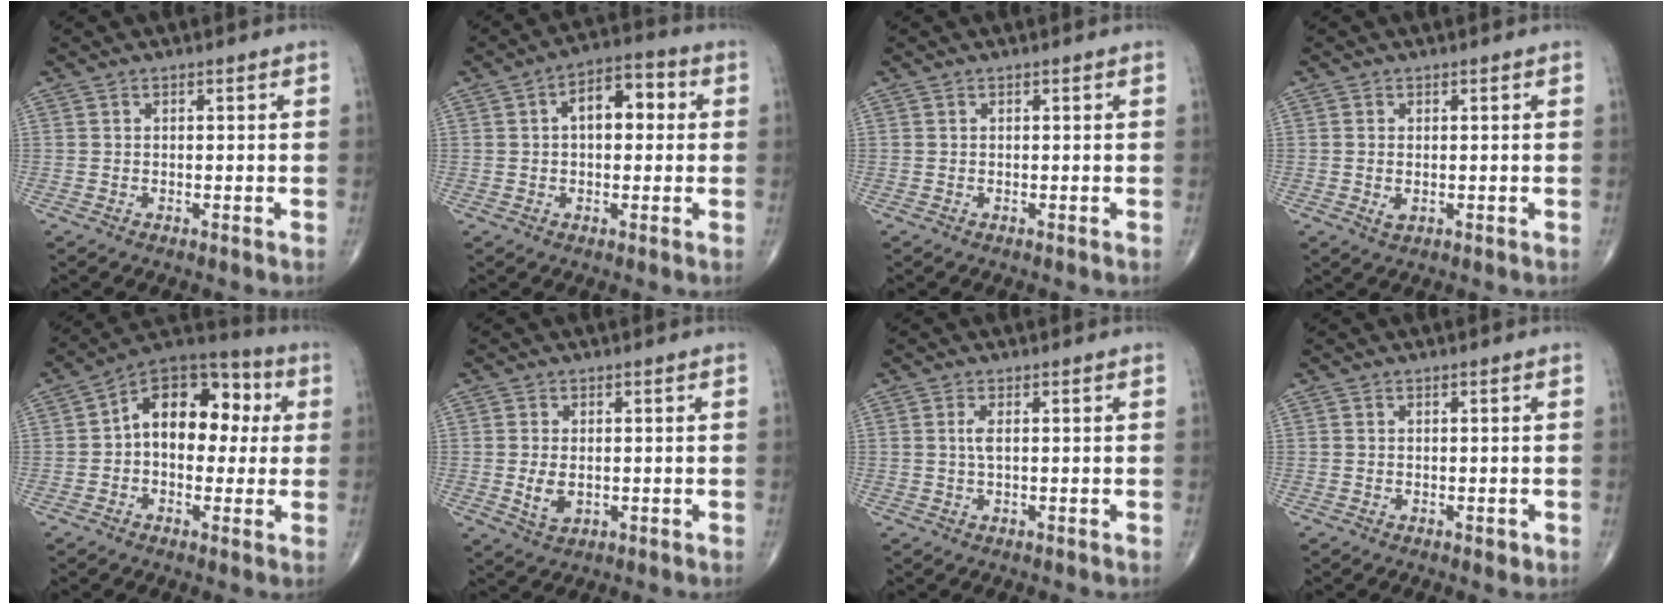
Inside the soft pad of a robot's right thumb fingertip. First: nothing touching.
{"total": 8.7, "force": [1.4, 4.9, 7.0], "torque": [-0.086, 0.026, 0.014]}
{"total": 0.0}
{"total": 1.7, "force": [-0.2, 1.0, 1.4], "torque": [-0.030, -0.002, -0.001]}
{"total": 15.5, "force": [1.9, 10.1, 11.6], "torque": [-0.127, 0.039, 0.015]}
{"total": 4.0, "force": [-0.3, 2.5, 3.2], "torque": [-0.061, -0.008, 0.001]}
{"total": 1.8, "force": [0.3, 0.4, 1.7], "torque": [-0.044, 0.004, 0.010]}
{"total": 0.8, "force": [-0.2, 0.4, 0.6], "torque": [-0.006, -0.001, -0.003]}